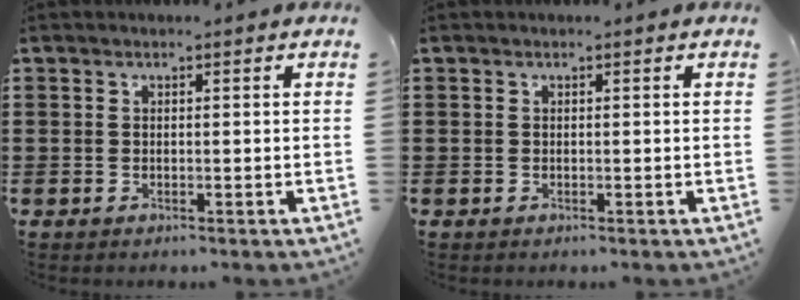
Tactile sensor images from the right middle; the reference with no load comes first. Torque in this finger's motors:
{"motor_torque": [0.00, 0.00, 0.01, 0.00]}